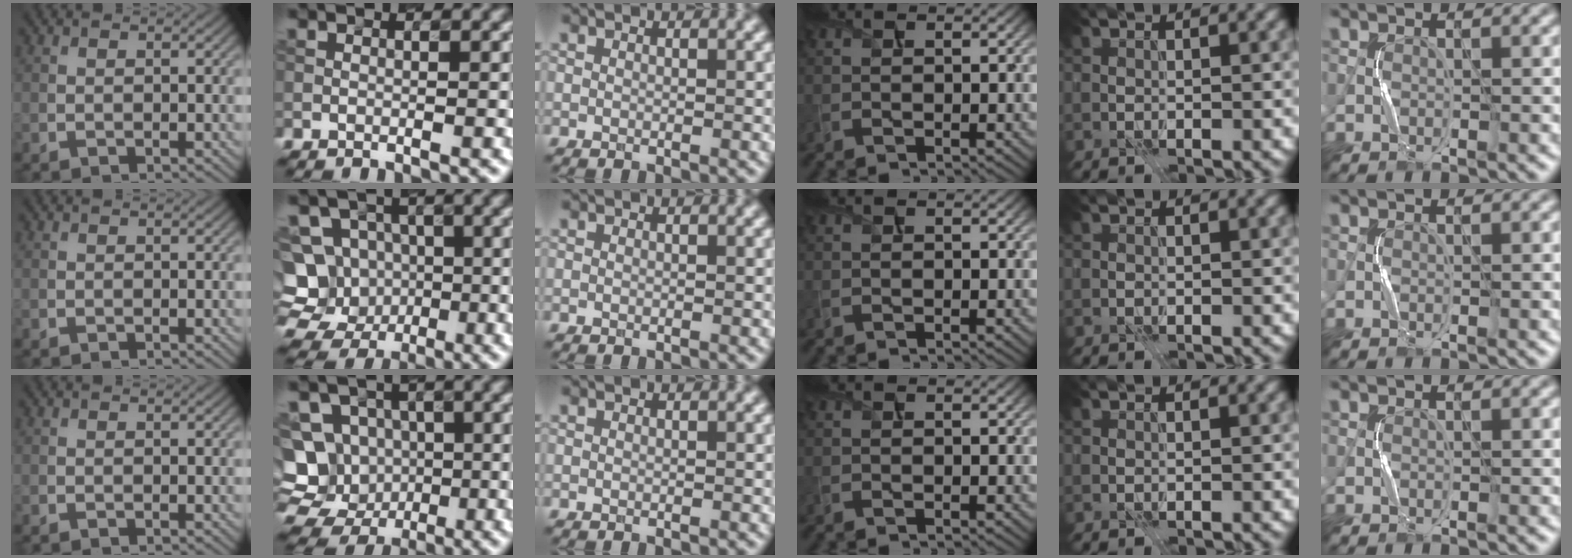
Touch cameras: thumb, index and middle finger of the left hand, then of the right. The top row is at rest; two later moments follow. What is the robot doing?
{"motion": "press", "object": "toy piano key"}